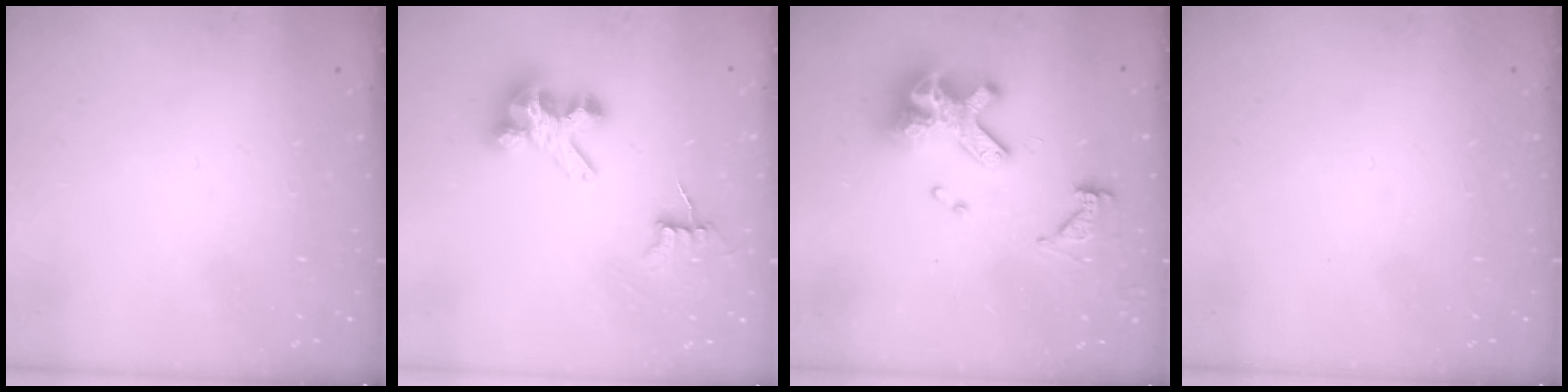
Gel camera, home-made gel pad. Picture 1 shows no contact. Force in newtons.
{"total": 6.9, "press": 6.9, "slide": 0.5}
{"total": 14.4, "press": 14.4, "slide": 1.6}
{"total": 0.0}